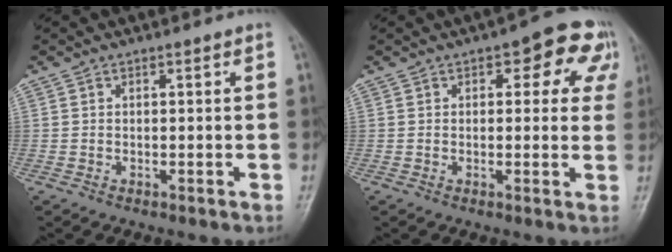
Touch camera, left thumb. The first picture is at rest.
{"total": 10.1, "force": [4.3, 5.1, 7.5], "torque": [-0.037, 0.001, 0.041]}